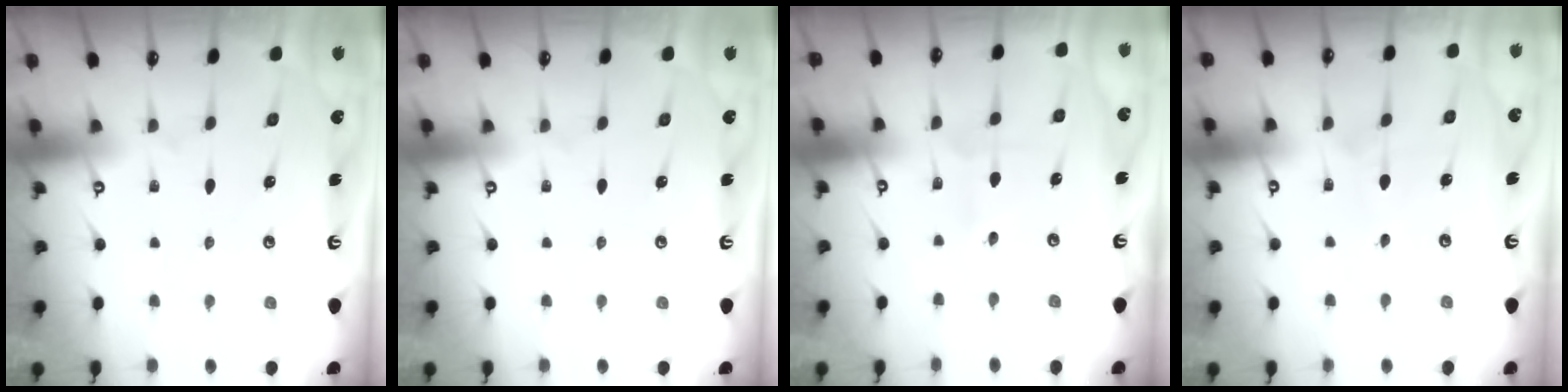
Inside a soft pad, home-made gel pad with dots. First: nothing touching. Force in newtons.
{"total": 0.0}
{"total": 1.6, "press": 1.5, "slide": 0.7}
{"total": 3.1, "press": 3.1, "slide": 0.4}